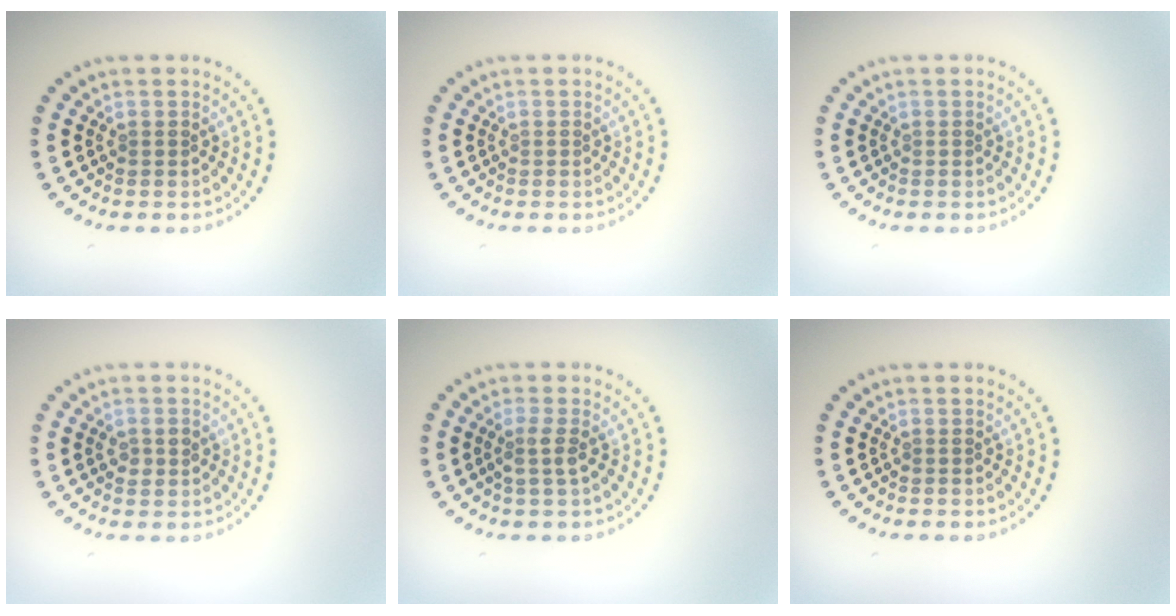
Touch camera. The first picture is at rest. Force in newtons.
{"total": 0.0}
{"total": 0.0}
{"total": 1.4, "press": 1.4, "slide": 0.1}
{"total": 1.6, "press": 1.3, "slide": 1.0}
{"total": 0.0}